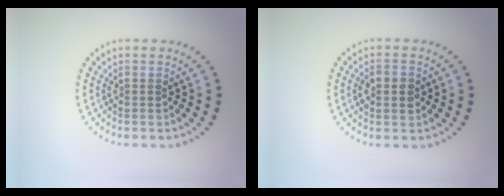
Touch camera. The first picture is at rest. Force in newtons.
{"total": 3.0, "press": 3.0, "slide": 0.2}